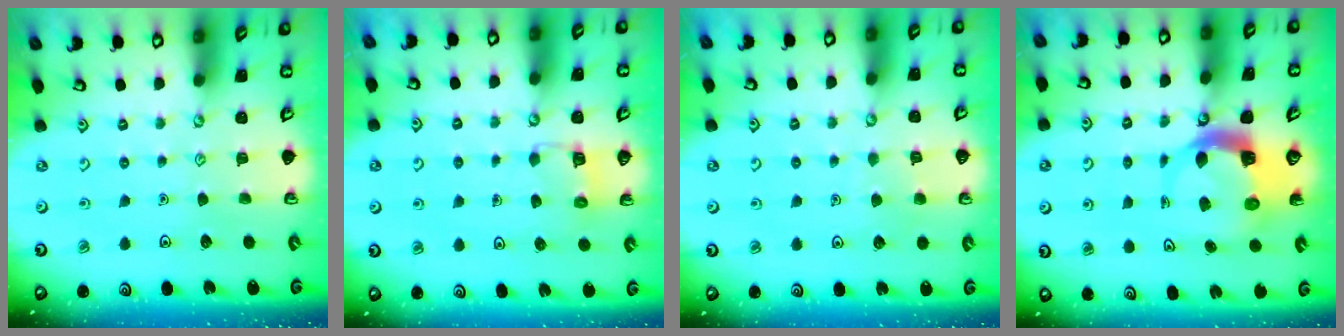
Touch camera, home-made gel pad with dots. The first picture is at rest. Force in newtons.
{"total": 2.8, "press": 2.8, "slide": 0.2}
{"total": 4.0, "press": 4.0, "slide": 0.4}
{"total": 6.1, "press": 6.0, "slide": 1.0}